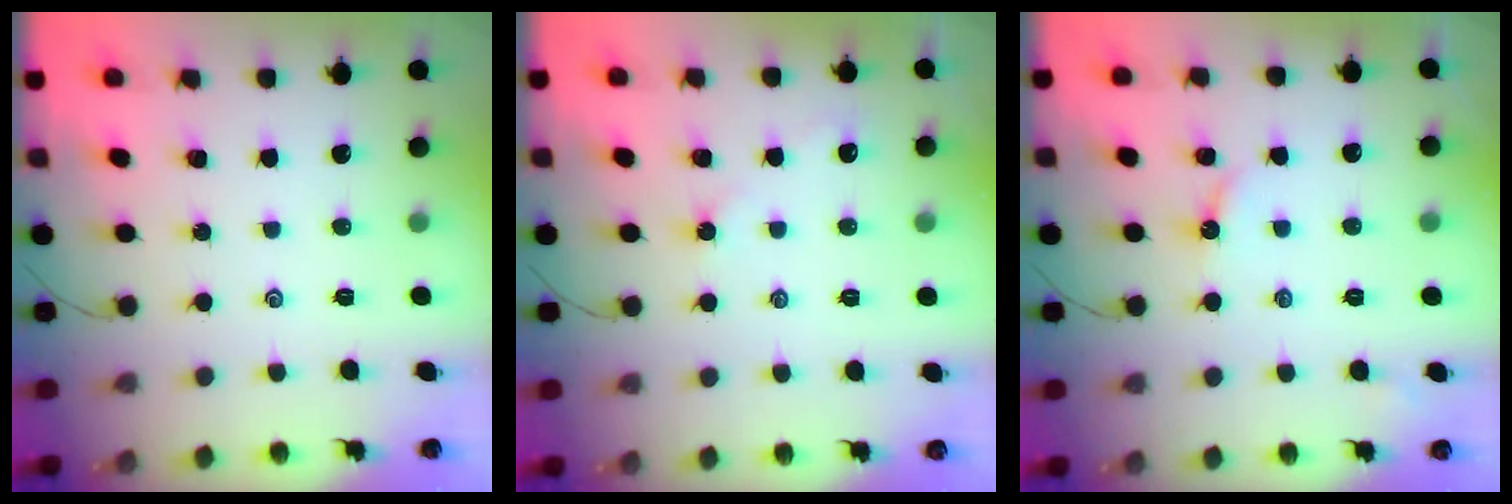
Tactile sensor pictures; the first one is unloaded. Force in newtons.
{"total": 2.3, "press": 2.3, "slide": 0.5}
{"total": 2.9, "press": 2.9, "slide": 0.2}